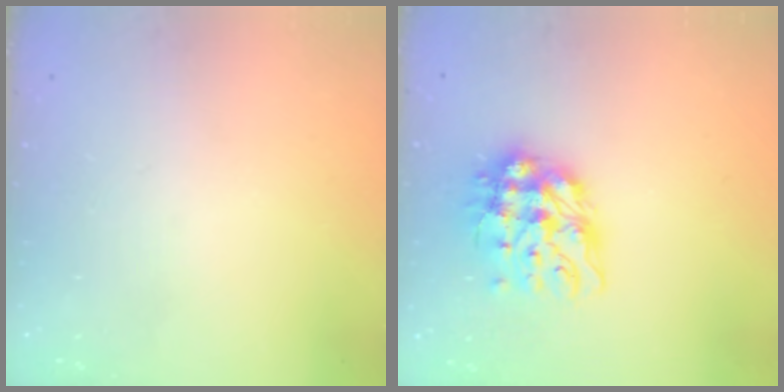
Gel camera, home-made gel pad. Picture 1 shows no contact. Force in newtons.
{"total": 12.6, "press": 12.5, "slide": 1.3}